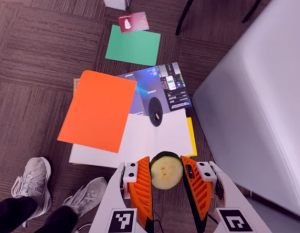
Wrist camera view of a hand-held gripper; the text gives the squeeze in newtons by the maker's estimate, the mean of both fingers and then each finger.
{"total": 9.0, "left": 9.5, "right": 8.4}